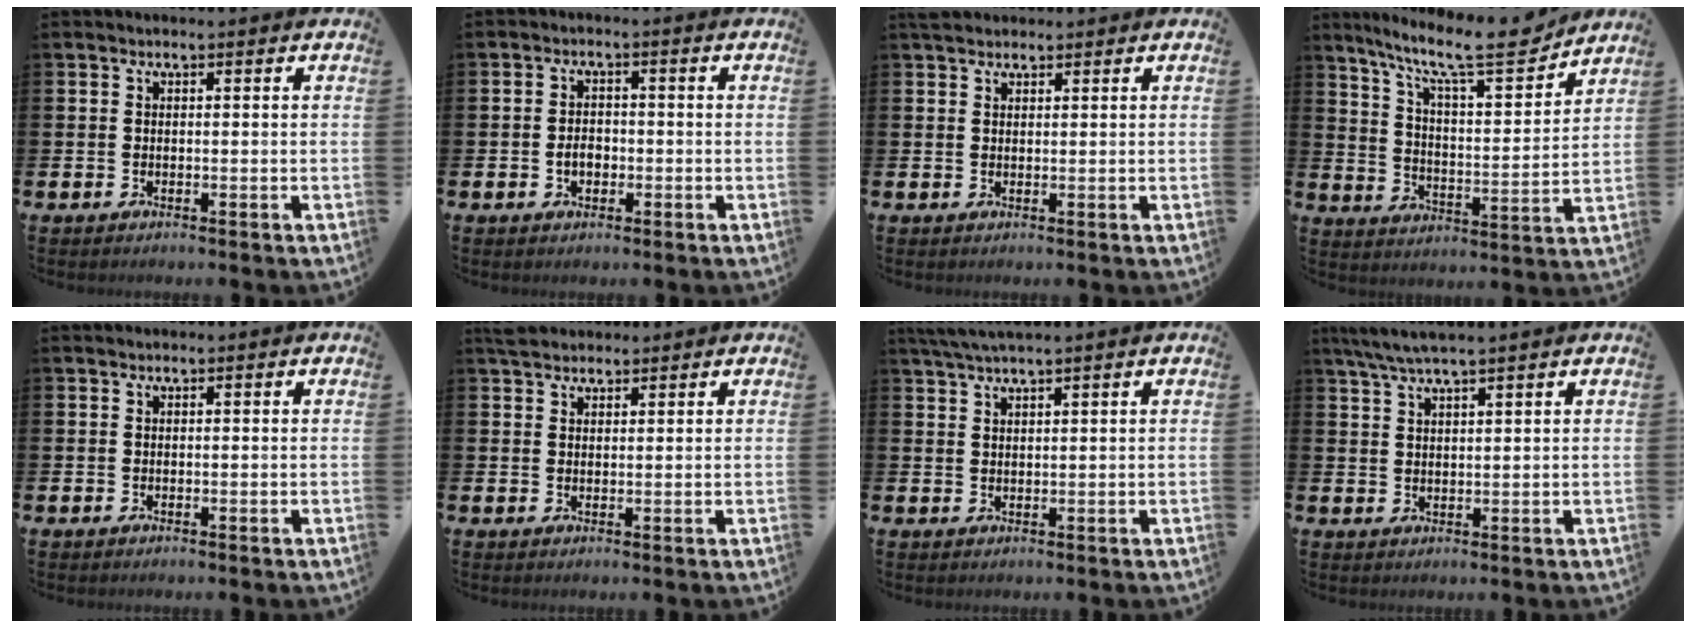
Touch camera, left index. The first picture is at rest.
{"total": 2.5, "force": [-0.7, 1.8, 1.6], "torque": [-0.021, 0.002, -0.017]}
{"total": 2.0, "force": [1.8, 0.8, 0.3], "torque": [-0.001, 0.002, 0.032]}
{"total": 11.6, "force": [9.8, 1.9, 5.9], "torque": [-0.131, -0.066, 0.161]}
{"total": 0.0}
{"total": 2.7, "force": [2.5, 0.9, 0.3], "torque": [-0.004, -0.005, 0.046]}
{"total": 3.1, "force": [2.7, -0.1, 1.4], "torque": [-0.039, 0.000, 0.052]}
{"total": 4.5, "force": [3.9, 0.1, 2.2], "torque": [-0.058, -0.005, 0.073]}